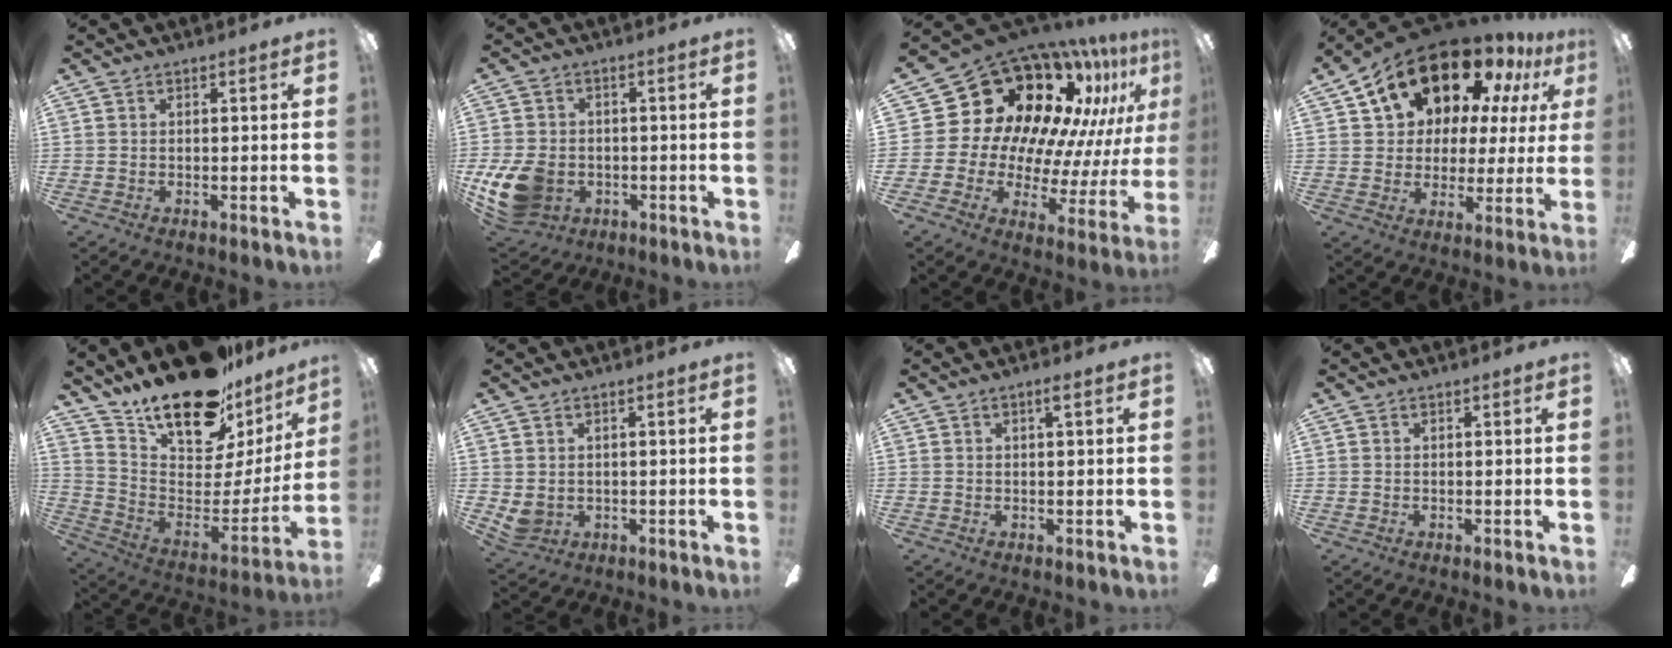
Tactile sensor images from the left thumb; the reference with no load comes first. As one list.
[{"total": 13.2, "force": [-4.3, 9.7, 7.9], "torque": [-0.167, 0.019, -0.077]}, {"total": 24.6, "force": [14.2, 15.7, 12.5], "torque": [-0.179, -0.135, 0.286]}, {"total": 20.6, "force": [13.9, 11.7, 9.8], "torque": [-0.161, -0.088, 0.249]}, {"total": 22.5, "force": [17.7, 9.1, 10.5], "torque": [-0.156, -0.130, 0.310]}, {"total": 3.4, "force": [1.1, 2.9, 1.4], "torque": [-0.045, -0.006, 0.020]}, {"total": 1.6, "force": [0.6, 0.2, 1.4], "torque": [-0.023, -0.001, 0.008]}, {"total": 0.0}]